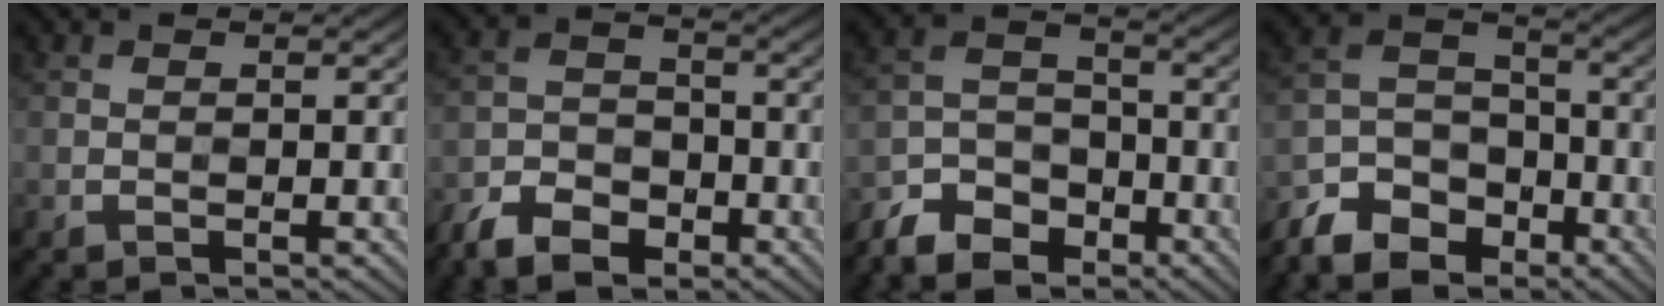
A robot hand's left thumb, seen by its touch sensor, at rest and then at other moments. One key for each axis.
{"total": 7.8, "fx": -5.5, "fy": 4.2, "fz": 3.5, "tx": -0.075, "ty": -0.006, "tz": -0.117}
{"total": 8.4, "fx": -6.4, "fy": 4.4, "fz": 3.1, "tx": -0.073, "ty": -0.007, "tz": -0.131}
{"total": 10.5, "fx": -7.7, "fy": 5.8, "fz": 4.2, "tx": -0.101, "ty": -0.016, "tz": -0.149}